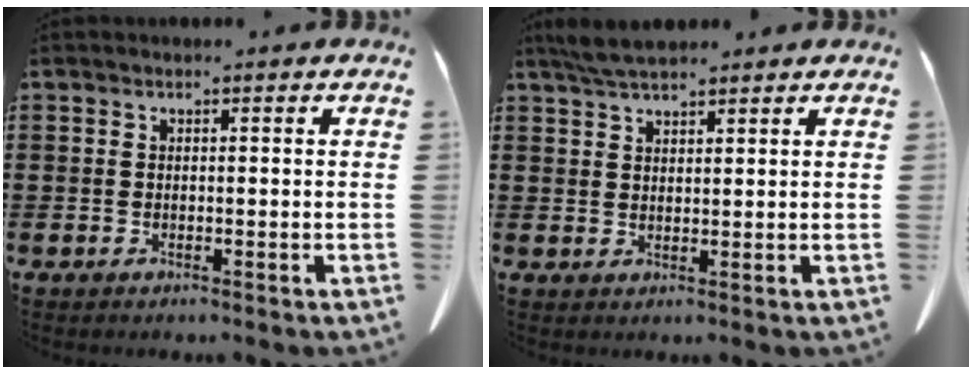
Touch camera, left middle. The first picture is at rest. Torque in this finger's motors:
{"motor_torque": [0.15, 0.10, 0.06, 0.05]}